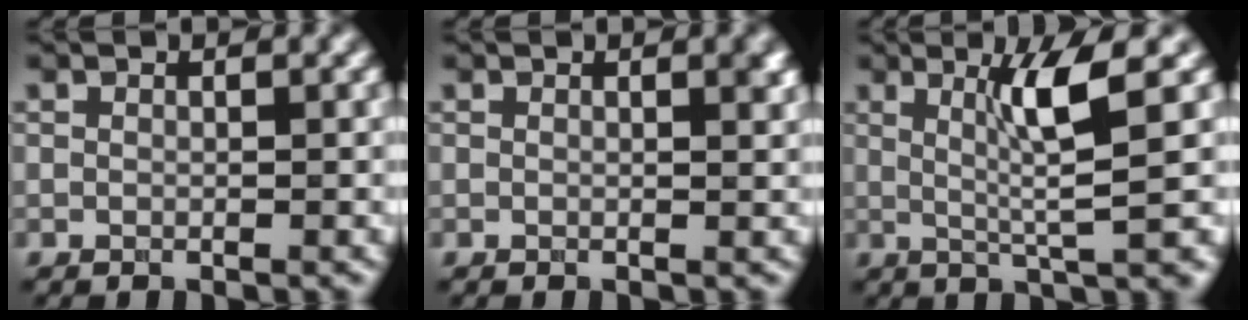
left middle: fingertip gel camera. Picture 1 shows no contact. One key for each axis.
{"total": 1.1, "fx": 0.5, "fy": 0.3, "fz": 1.0, "tx": -0.011, "ty": -0.002, "tz": 0.006}
{"total": 5.0, "fx": 1.3, "fy": 0.4, "fz": 4.8, "tx": -0.084, "ty": -0.004, "tz": 0.028}